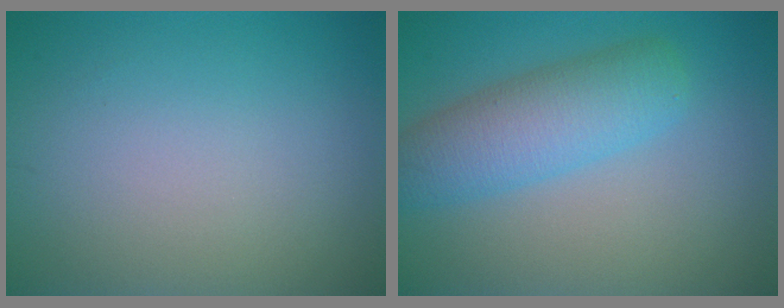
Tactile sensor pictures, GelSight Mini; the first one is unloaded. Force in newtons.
{"total": 5.6, "press": 5.6, "slide": 0.2}